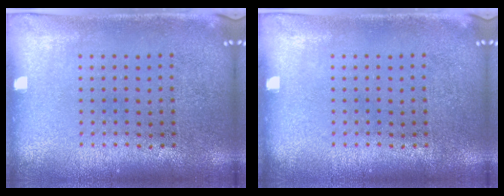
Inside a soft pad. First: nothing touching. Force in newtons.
{"total": 0.0}